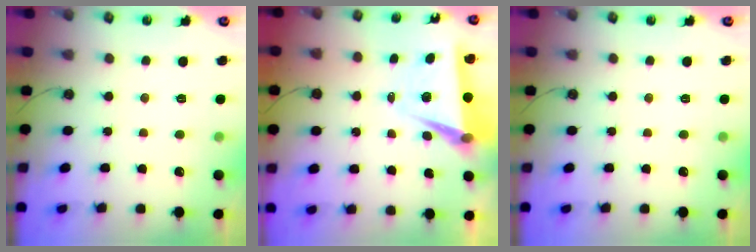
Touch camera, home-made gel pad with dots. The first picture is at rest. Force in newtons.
{"total": 6.4, "press": 4.7, "slide": 4.4}
{"total": 0.0}